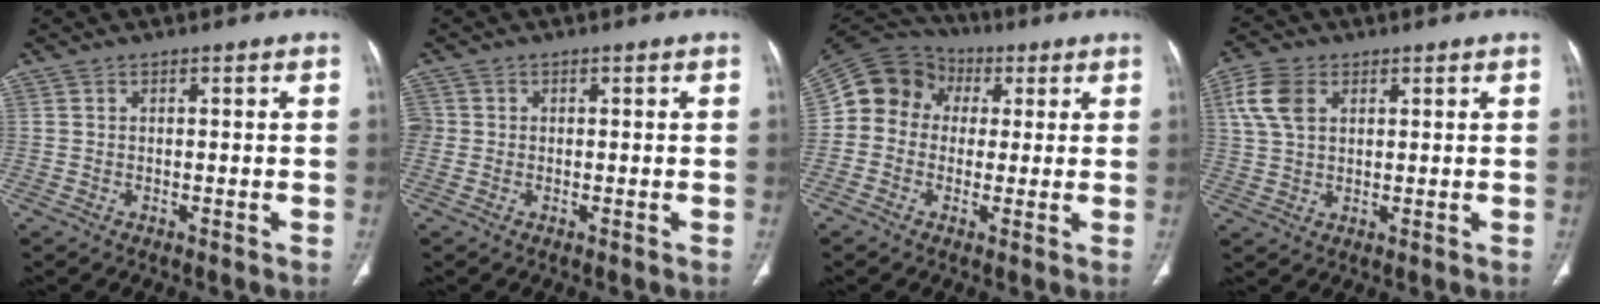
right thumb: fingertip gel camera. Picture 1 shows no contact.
{"total": 2.1, "force": [-0.1, 2.0, 0.7], "torque": [-0.006, 0.007, -0.003]}
{"total": 11.4, "force": [1.3, 10.0, 5.3], "torque": [-0.081, 0.032, 0.007]}
{"total": 7.2, "force": [2.5, 4.7, 4.8], "torque": [-0.099, 0.005, 0.051]}